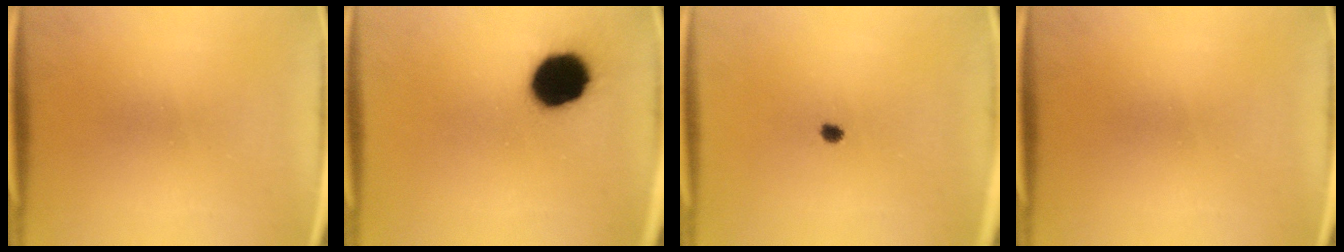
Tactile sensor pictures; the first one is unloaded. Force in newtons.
{"total": 14.6}
{"total": 1.5}
{"total": 0.0}